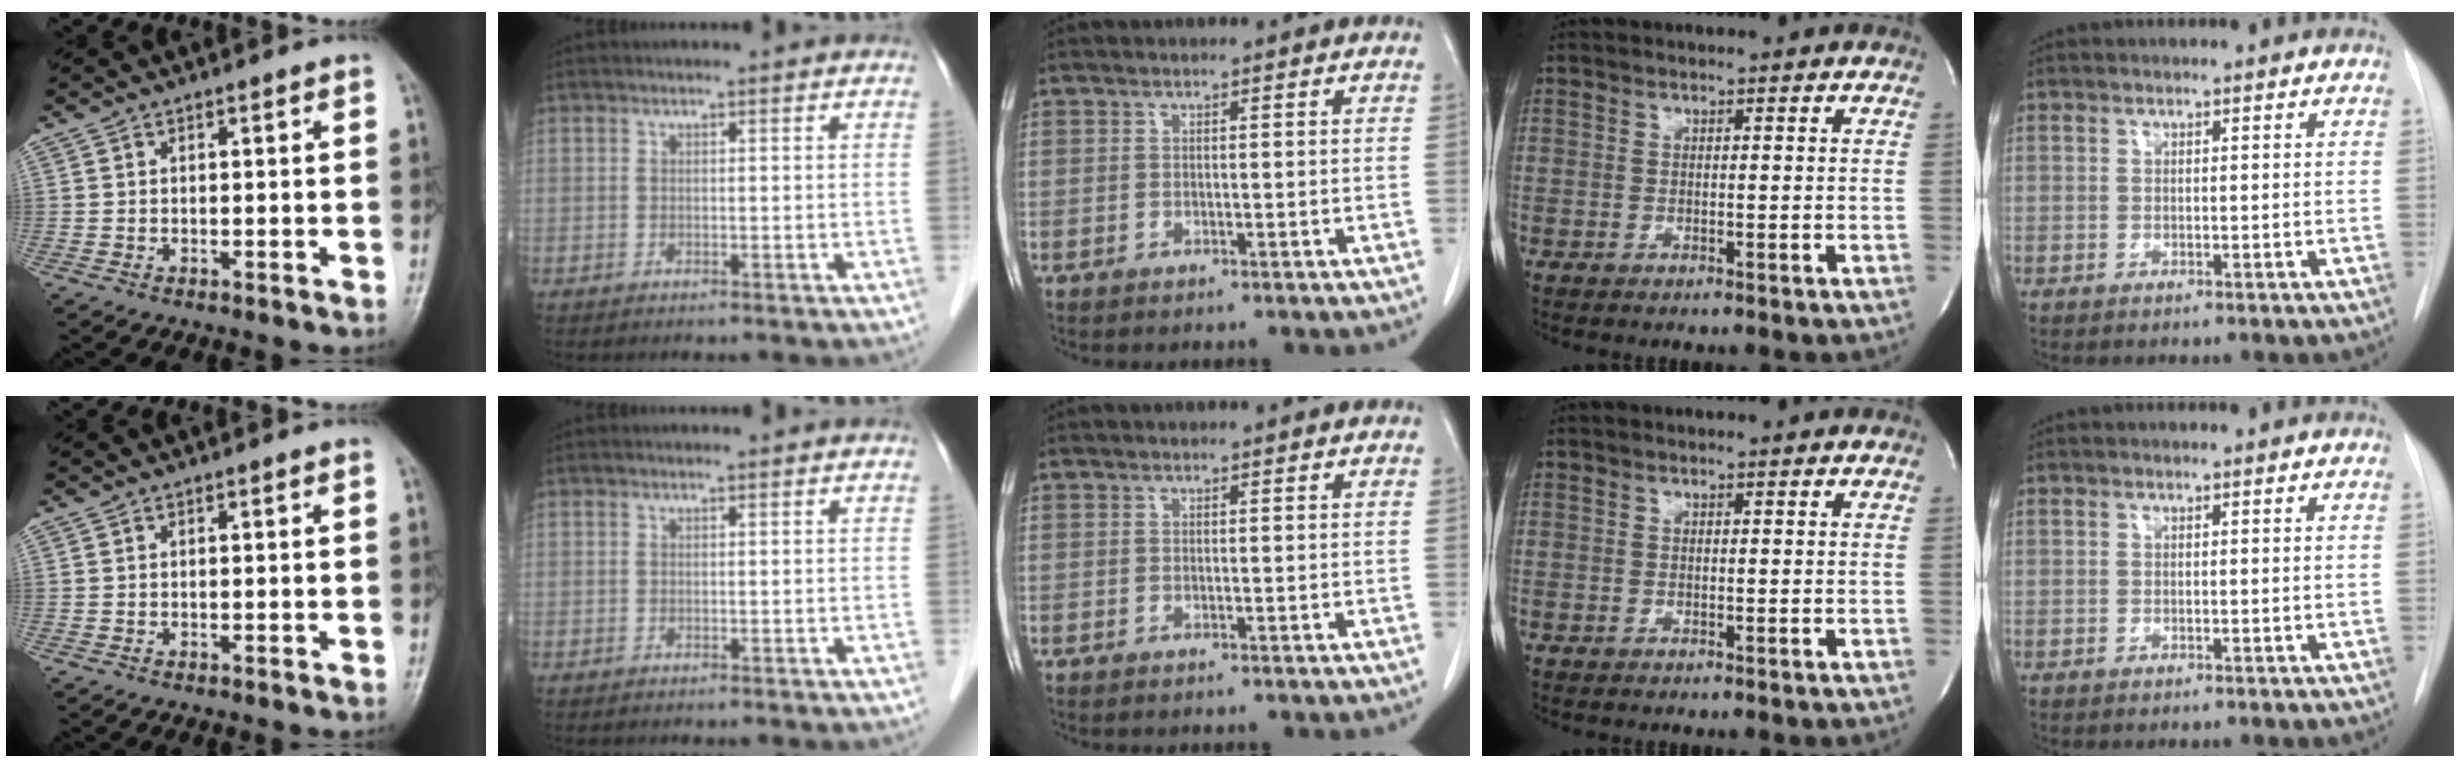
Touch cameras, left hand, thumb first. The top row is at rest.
{}